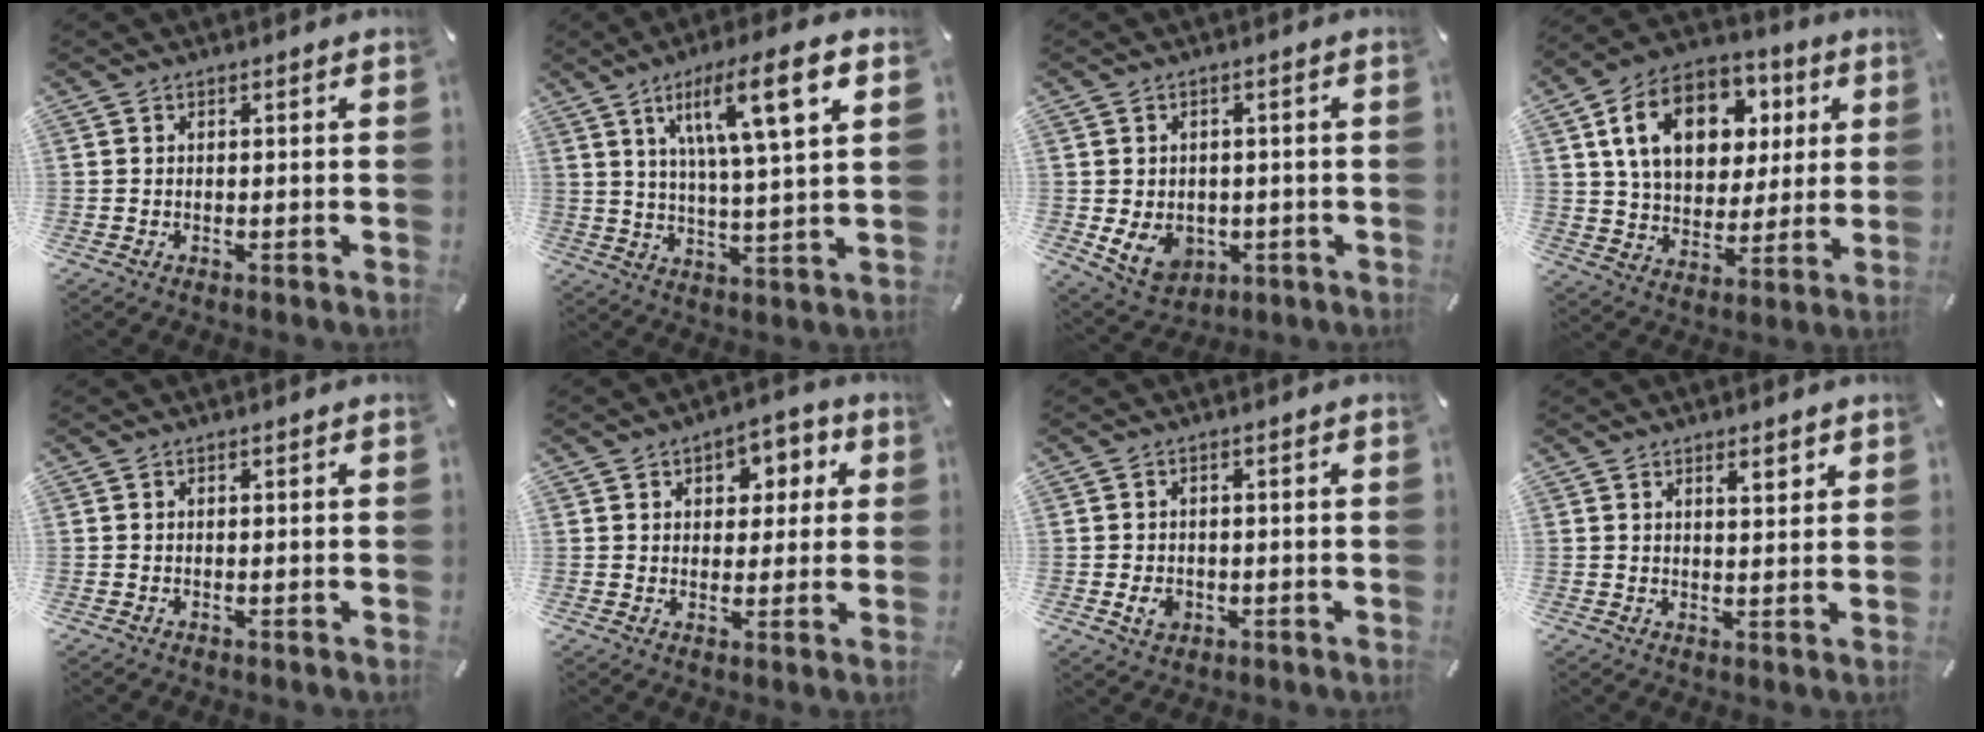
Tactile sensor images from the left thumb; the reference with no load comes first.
{"total": 13.2, "force": [6.5, 2.0, 11.3], "torque": [-0.189, -0.018, 0.099]}
{"total": 7.5, "force": [-1.1, 6.4, 3.7], "torque": [-0.076, 0.000, -0.022]}
{"total": 17.5, "force": [6.4, 12.6, 10.3], "torque": [-0.187, -0.003, 0.118]}
{"total": 0.0}
{"total": 5.8, "force": [1.4, 5.0, 2.5], "torque": [-0.023, 0.000, 0.016]}
{"total": 3.4, "force": [-0.8, 2.7, 1.8], "torque": [-0.031, -0.001, -0.017]}
{"total": 3.2, "force": [2.4, 1.0, 1.9], "torque": [-0.025, -0.010, 0.039]}